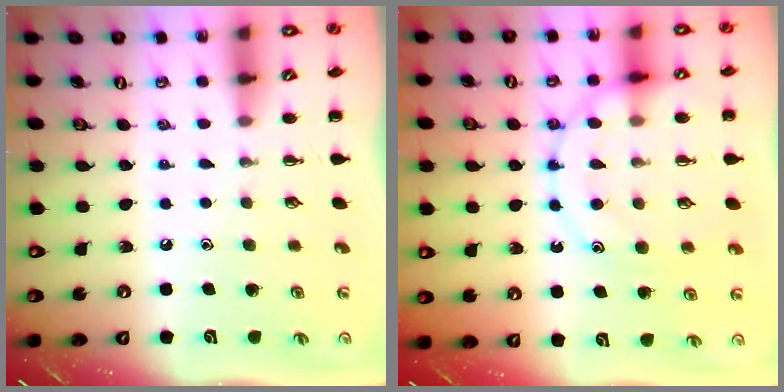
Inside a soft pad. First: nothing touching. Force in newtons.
{"total": 13.8, "press": 13.7, "slide": 1.7}